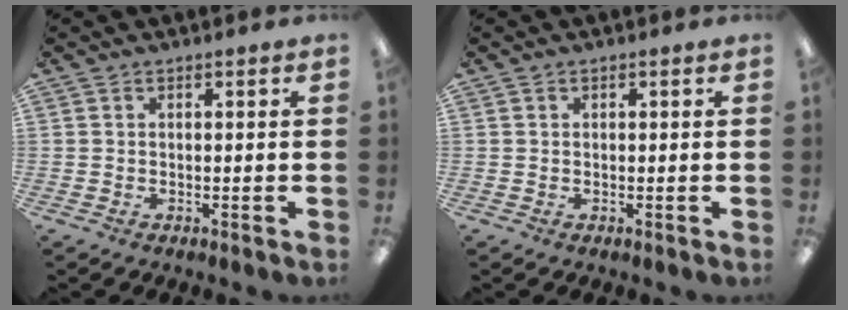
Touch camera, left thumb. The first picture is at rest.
{"total": 0.0}